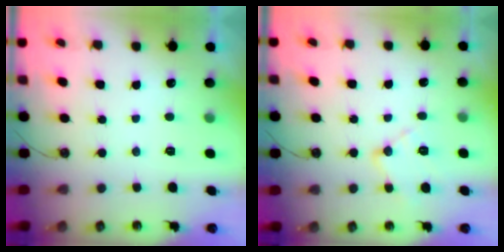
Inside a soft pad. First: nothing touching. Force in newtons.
{"total": 11.9, "press": 11.9, "slide": 0.8}